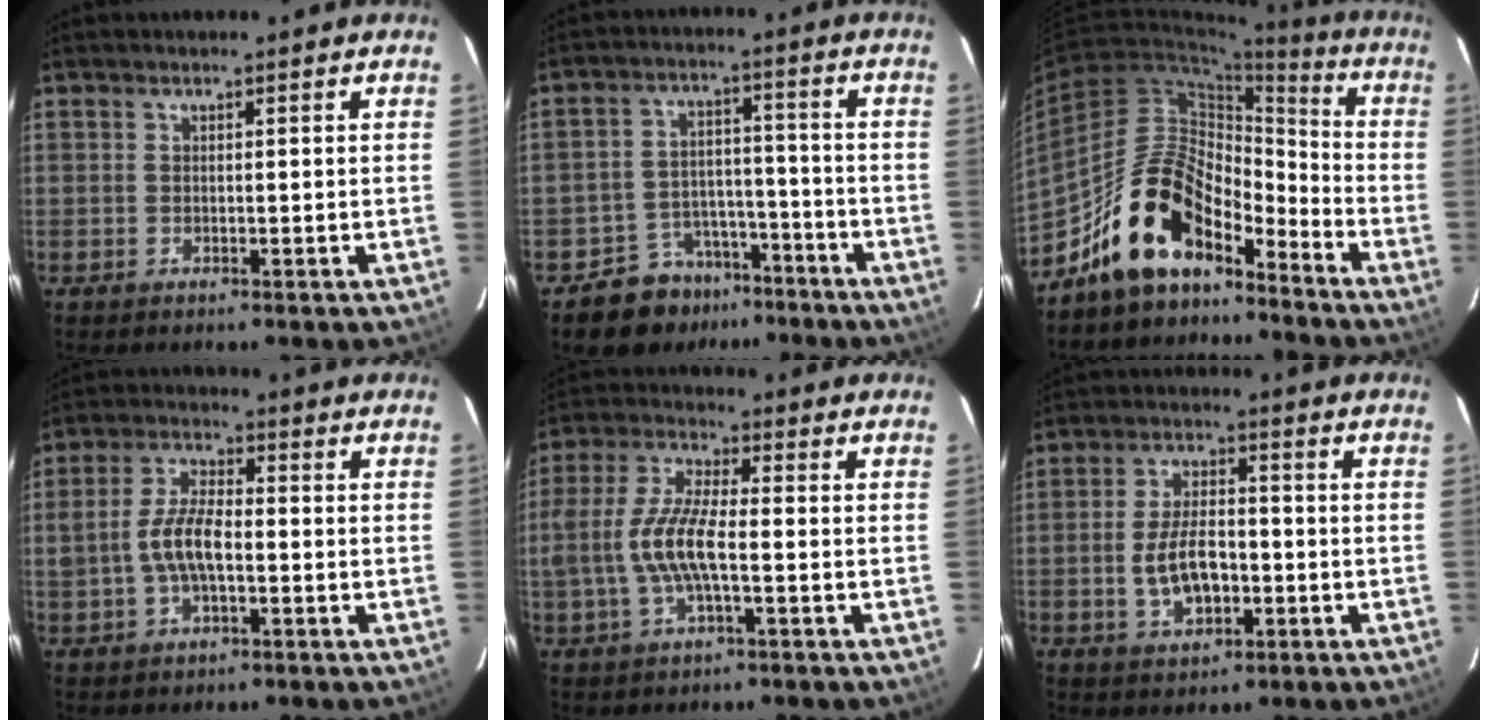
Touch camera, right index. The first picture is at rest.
{"total": 9.1, "force": [-6.7, 6.0, 1.3], "torque": [-0.034, 0.033, -0.092]}
{"total": 14.8, "force": [-11.5, 6.4, 6.6], "torque": [-0.124, 0.038, -0.203]}
{"total": 7.7, "force": [-1.4, 3.4, 6.8], "torque": [-0.136, 0.009, -0.024]}
{"total": 10.7, "force": [-2.0, 3.3, 10.0], "torque": [-0.216, 0.003, -0.040]}
{"total": 8.7, "force": [-2.1, 4.5, 7.1], "torque": [-0.141, 0.003, -0.028]}